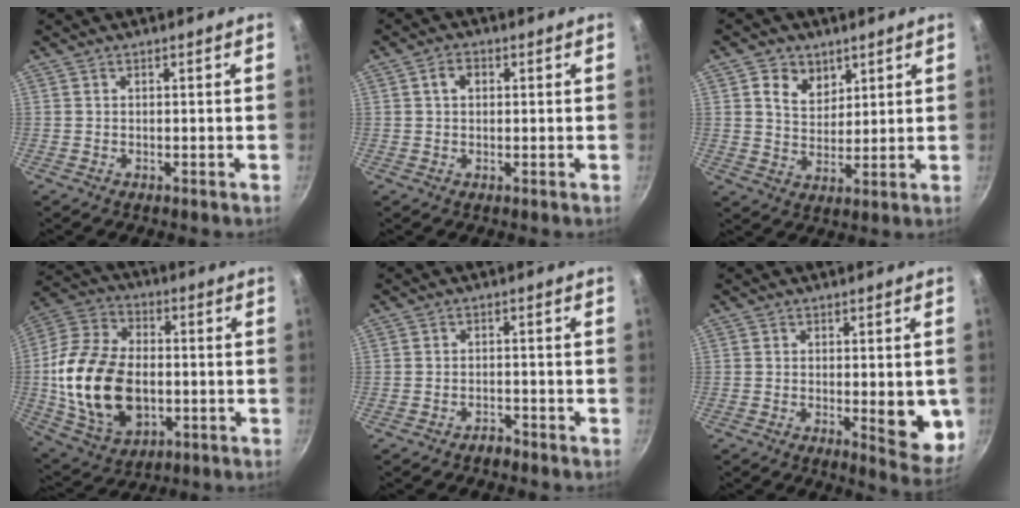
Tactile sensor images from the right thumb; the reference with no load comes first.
{"total": 2.9, "force": [0.7, 2.1, 1.8], "torque": [-0.020, 0.005, 0.009]}
{"total": 6.8, "force": [3.1, 5.2, 3.1], "torque": [-0.023, -0.020, 0.054]}
{"total": 21.8, "force": [-2.0, 14.4, 16.2], "torque": [-0.302, 0.015, -0.029]}
{"total": 1.8, "force": [-1.6, 0.7, 0.3], "torque": [0.005, 0.024, -0.023]}
{"total": 9.2, "force": [-0.9, 3.3, 8.5], "torque": [-0.084, -0.017, -0.008]}